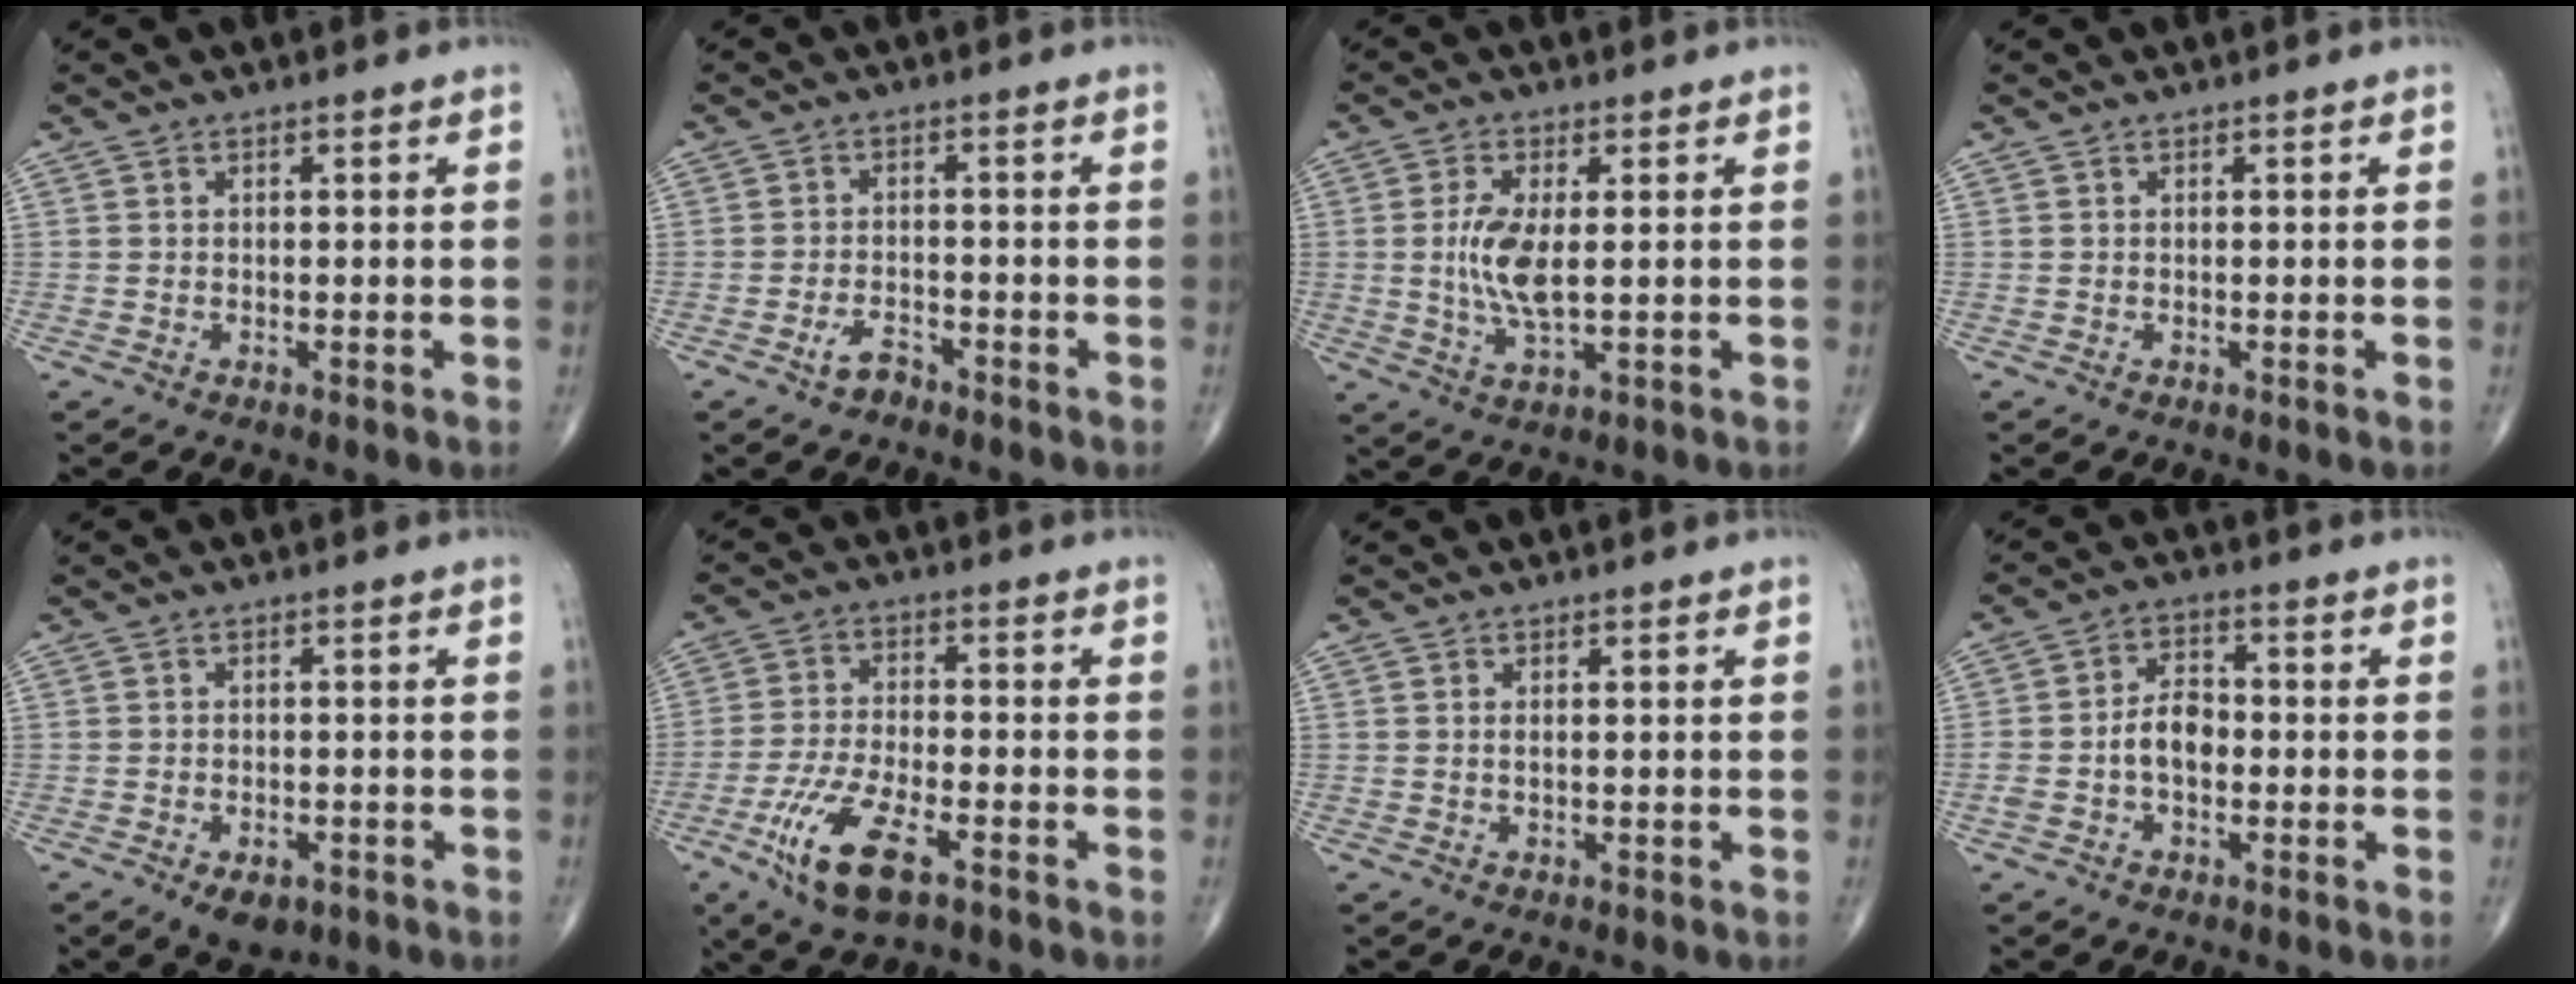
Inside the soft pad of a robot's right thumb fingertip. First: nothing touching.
{"total": 2.9, "force": [-2.1, 1.4, 1.4], "torque": [-0.027, 0.012, -0.037]}
{"total": 7.7, "force": [0.5, 3.0, 7.1], "torque": [-0.152, -0.012, 0.013]}
{"total": 0.0}
{"total": 4.7, "force": [-2.5, 2.7, 3.0], "torque": [-0.038, 0.005, -0.031]}
{"total": 11.6, "force": [-5.8, 4.3, 9.1], "torque": [-0.191, 0.010, -0.104]}
{"total": 0.7, "force": [0.1, 0.3, 0.6], "torque": [-0.014, 0.000, 0.003]}
{"total": 6.5, "force": [-1.2, 4.1, 4.9], "torque": [-0.086, 0.027, -0.027]}